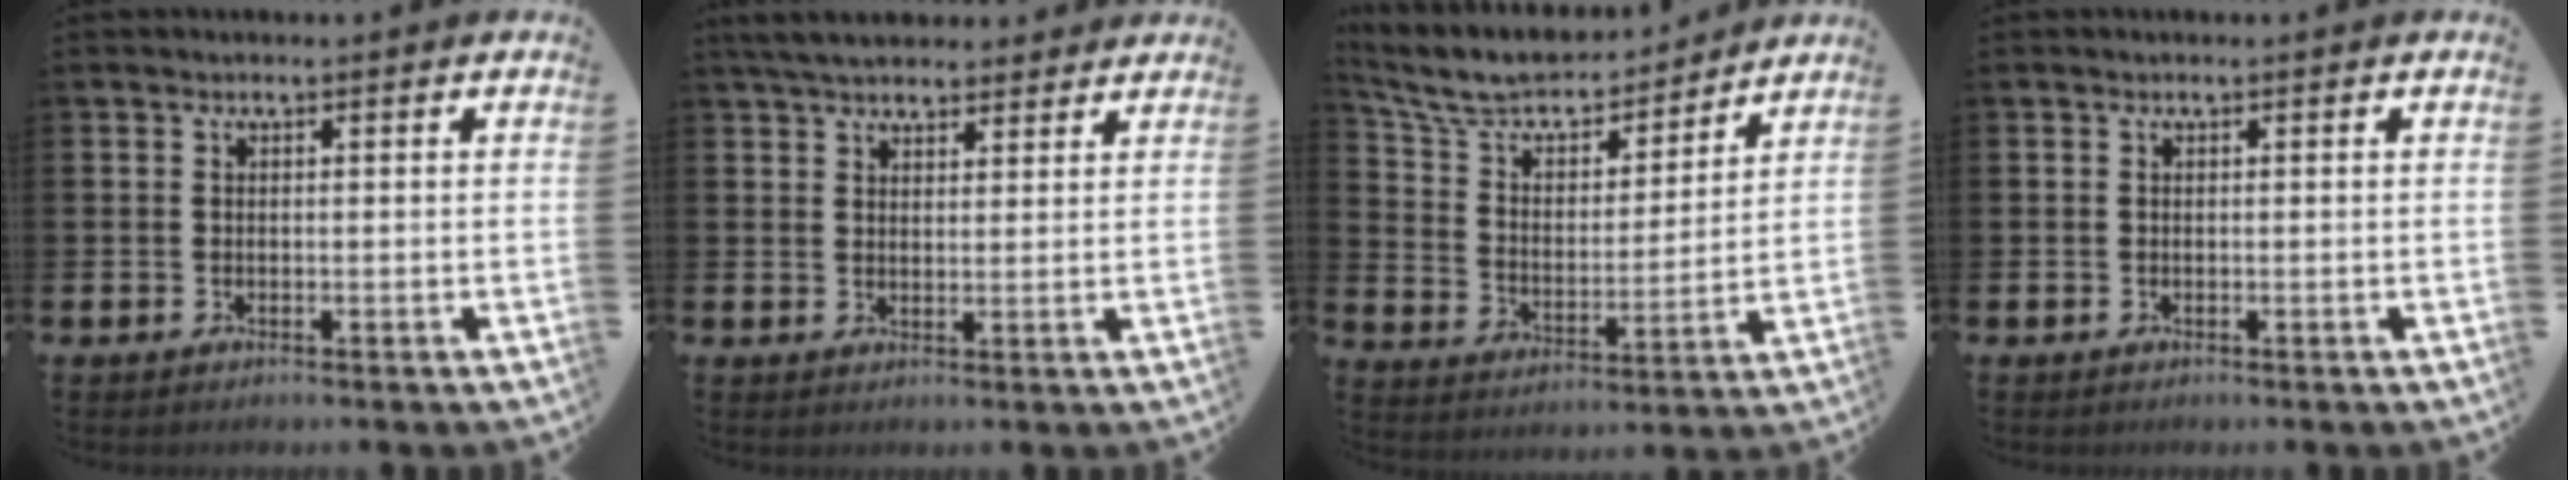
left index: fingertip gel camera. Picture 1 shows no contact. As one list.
[{"total": 5.0, "force": [4.6, 1.4, 1.2], "torque": [-0.035, -0.012, 0.086]}, {"total": 8.8, "force": [8.0, 2.7, 2.4], "torque": [-0.095, -0.053, 0.141]}, {"total": 0.0}]